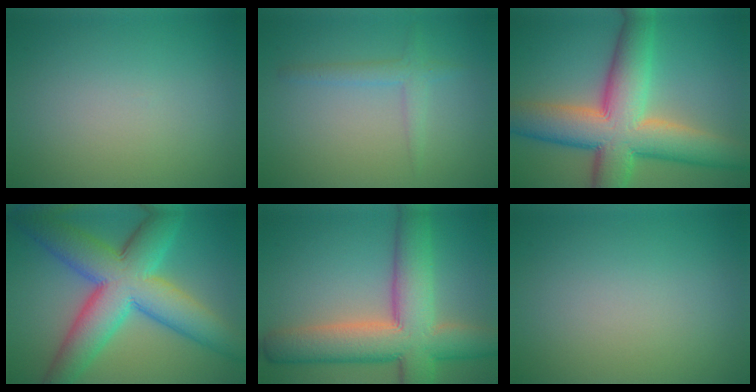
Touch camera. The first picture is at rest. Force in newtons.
{"total": 1.7, "press": 1.7, "slide": 0.0}
{"total": 12.0, "press": 12.0, "slide": 0.6}
{"total": 11.6, "press": 11.6, "slide": 0.2}
{"total": 10.6, "press": 10.6, "slide": 0.6}
{"total": 0.0}